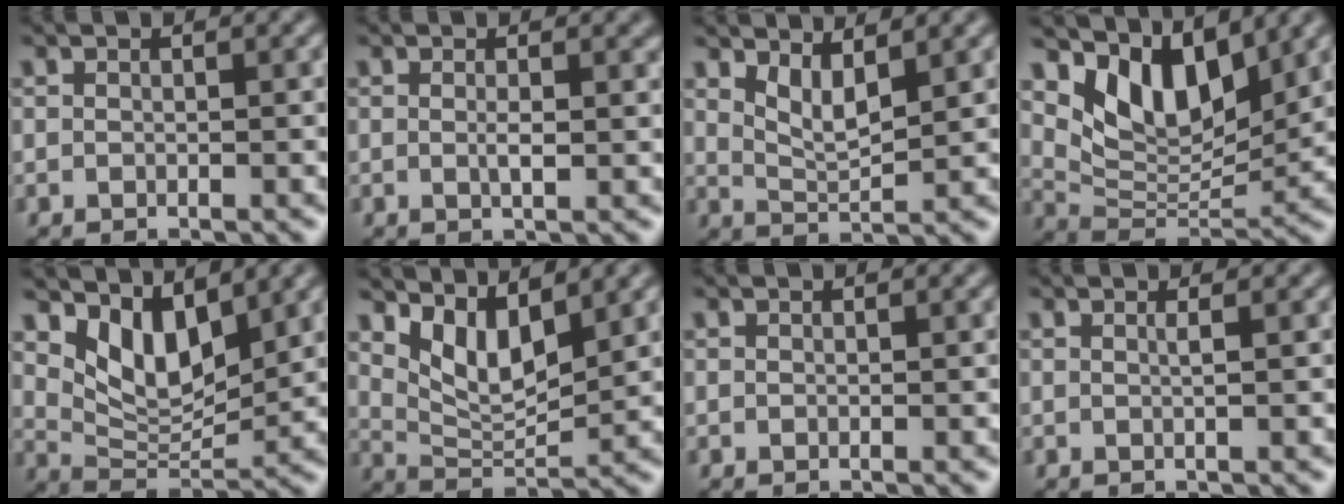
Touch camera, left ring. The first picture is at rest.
{"total": 1.5, "force": [0.2, 0.4, 1.4], "torque": [-0.022, -0.001, 0.002]}
{"total": 2.8, "force": [1.8, 0.8, 2.0], "torque": [-0.040, -0.013, 0.039]}
{"total": 7.7, "force": [4.9, 3.7, 4.6], "torque": [-0.083, -0.010, 0.087]}
{"total": 5.2, "force": [3.3, 2.5, 3.2], "torque": [-0.067, -0.018, 0.059]}
{"total": 4.9, "force": [3.0, 2.0, 3.3], "torque": [-0.069, -0.017, 0.056]}
{"total": 0.0}
{"total": 0.8, "force": [0.1, 0.3, 0.7], "torque": [-0.008, 0.001, -0.003]}